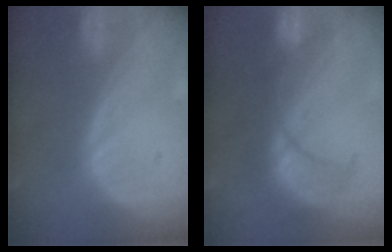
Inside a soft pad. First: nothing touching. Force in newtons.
{"total": 8.0, "press": 7.8, "slide": 1.6}